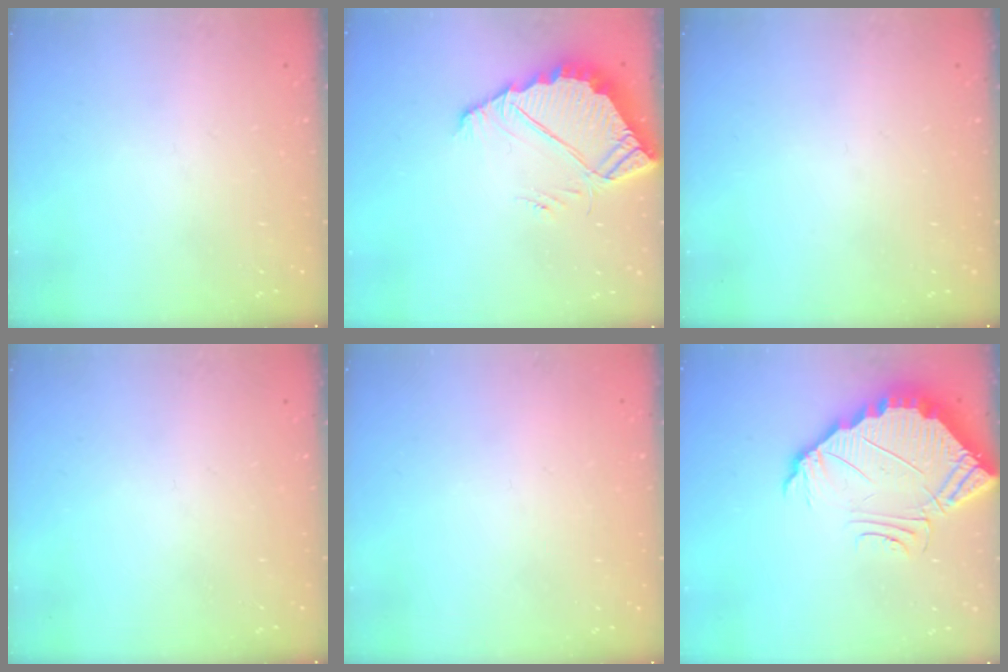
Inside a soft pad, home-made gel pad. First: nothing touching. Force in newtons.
{"total": 5.9, "press": 5.9, "slide": 0.3}
{"total": 0.0}
{"total": 0.0}
{"total": 2.2, "press": 2.2, "slide": 0.1}
{"total": 5.7, "press": 5.7, "slide": 0.3}